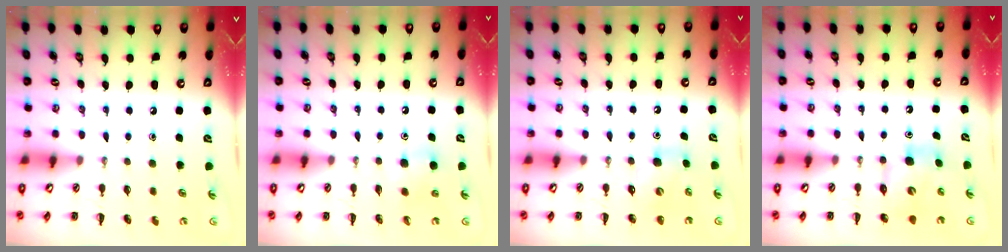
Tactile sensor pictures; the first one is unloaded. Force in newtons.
{"total": 5.5, "press": 5.2, "slide": 1.7}
{"total": 4.9, "press": 4.8, "slide": 1.0}
{"total": 6.6, "press": 6.5, "slide": 1.0}